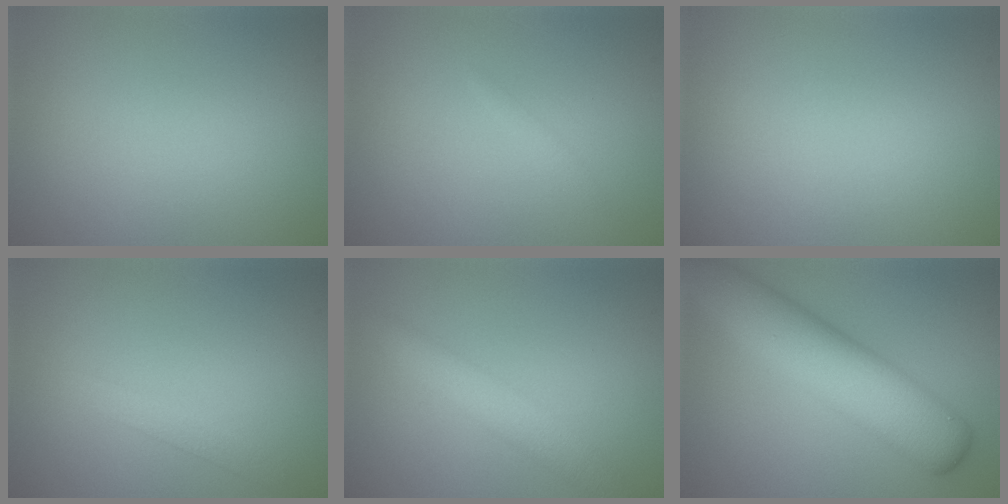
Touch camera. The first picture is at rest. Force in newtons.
{"total": 0.6, "press": 0.6, "slide": 0.0}
{"total": 0.0}
{"total": 1.4, "press": 1.4, "slide": 0.0}
{"total": 3.1, "press": 3.1, "slide": 0.2}
{"total": 8.5, "press": 8.5, "slide": 0.2}